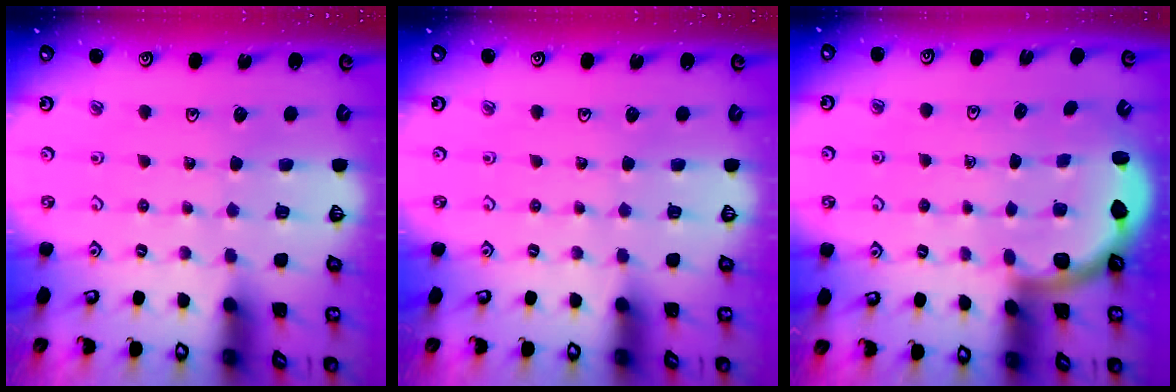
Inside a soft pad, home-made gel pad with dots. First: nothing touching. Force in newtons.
{"total": 0.0}
{"total": 2.6, "press": 2.5, "slide": 0.6}